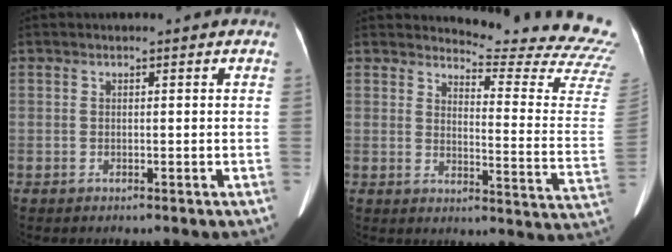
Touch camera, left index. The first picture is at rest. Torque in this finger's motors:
{"motor_torque": [0.11, -0.78, -0.02, -0.02]}